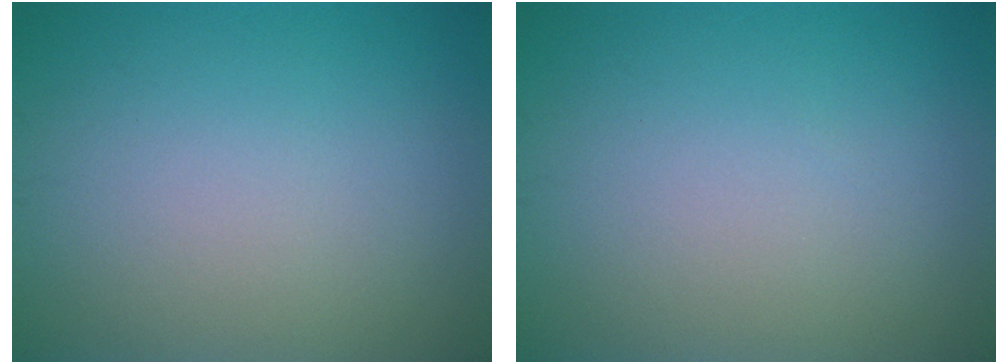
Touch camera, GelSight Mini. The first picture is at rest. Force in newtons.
{"total": 0.0}